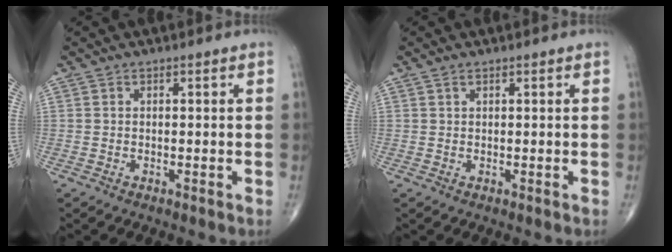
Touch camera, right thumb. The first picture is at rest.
{"total": 0.7, "force": [0.6, 0.3, 0.3], "torque": [-0.003, 0.004, 0.010]}